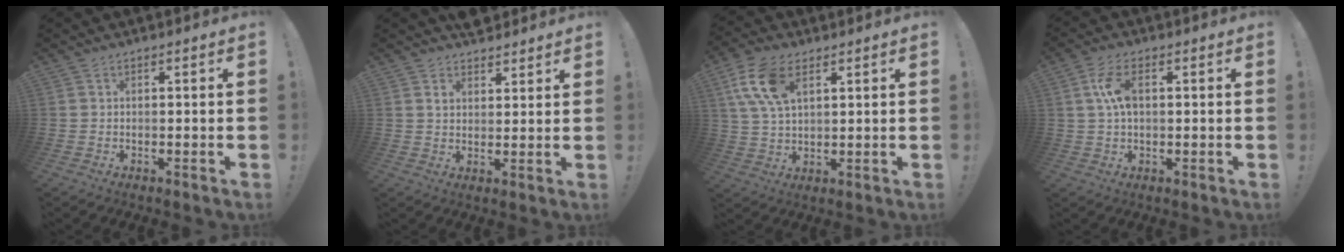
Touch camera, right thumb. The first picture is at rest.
{"total": 4.6, "force": [3.6, 2.7, 1.1], "torque": [-0.008, -0.024, 0.064]}
{"total": 12.0, "force": [5.2, 6.8, 8.5], "torque": [-0.173, -0.008, 0.096]}
{"total": 7.4, "force": [1.1, 4.0, 6.1], "torque": [-0.112, 0.001, 0.017]}